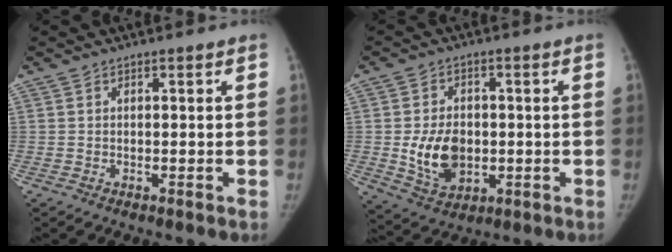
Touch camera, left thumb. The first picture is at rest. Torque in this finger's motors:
{"motor_torque": [-0.51, 0.76, 0.26, -0.36, 0.07]}